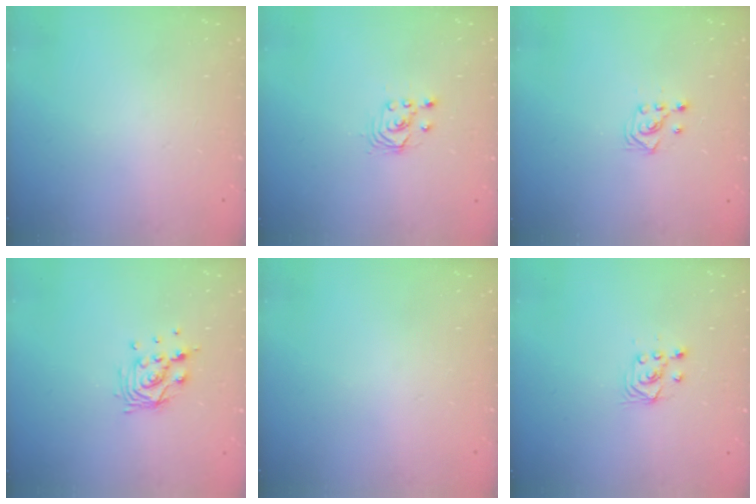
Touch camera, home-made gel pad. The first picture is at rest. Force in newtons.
{"total": 2.5, "press": 2.5, "slide": 0.2}
{"total": 3.0, "press": 2.8, "slide": 1.0}
{"total": 9.3, "press": 9.3, "slide": 0.4}
{"total": 0.0}
{"total": 2.9, "press": 2.7, "slide": 1.0}